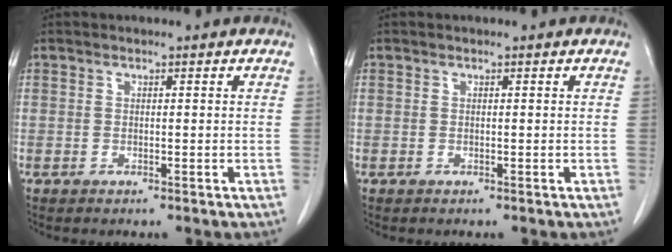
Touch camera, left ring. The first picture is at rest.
{"total": 0.0}